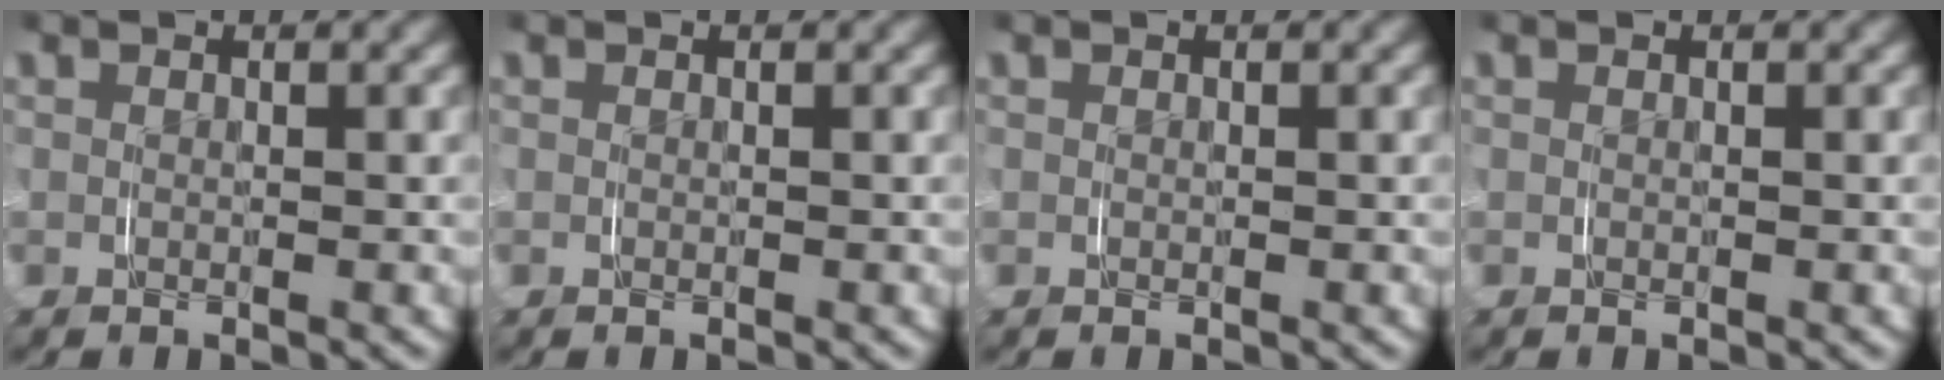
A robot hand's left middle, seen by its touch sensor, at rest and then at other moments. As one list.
[{"total": 0.0}, {"total": 0.0}, {"total": 0.0}]